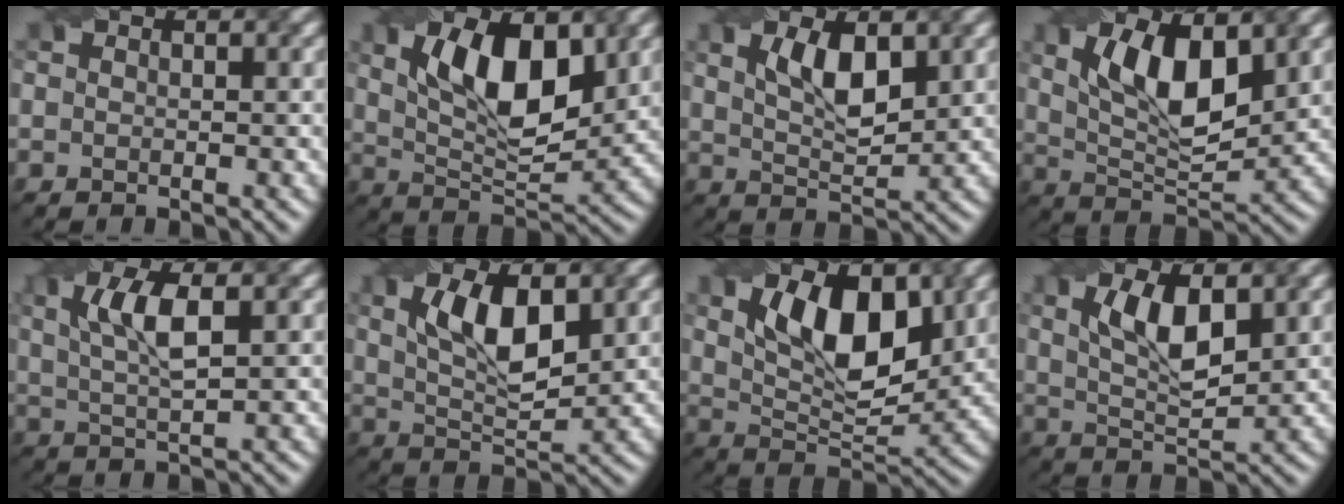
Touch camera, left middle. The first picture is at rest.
{"total": 8.9, "force": [2.8, 4.0, 7.4], "torque": [-0.128, 0.003, 0.047]}
{"total": 4.8, "force": [1.9, 2.0, 4.0], "torque": [-0.079, -0.002, 0.036]}
{"total": 8.5, "force": [2.8, 3.7, 7.2], "torque": [-0.133, 0.003, 0.049]}
{"total": 5.0, "force": [1.6, 1.4, 4.5], "torque": [-0.089, 0.002, 0.031]}
{"total": 7.1, "force": [2.2, 3.0, 6.1], "torque": [-0.115, 0.002, 0.042]}
{"total": 8.7, "force": [2.9, 4.2, 7.0], "torque": [-0.118, 0.002, 0.049]}
{"total": 6.0, "force": [2.0, 2.4, 5.1], "torque": [-0.103, 0.001, 0.038]}